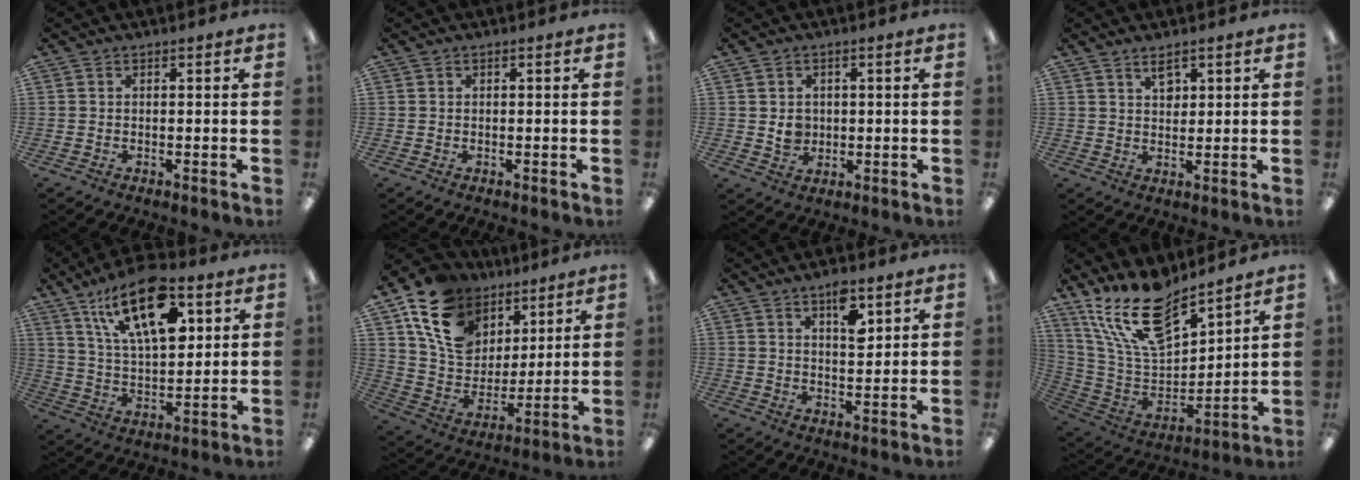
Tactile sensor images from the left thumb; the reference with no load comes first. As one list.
[{"total": 0.0}, {"total": 3.7, "force": [0.5, 3.3, 1.6], "torque": [-0.018, 0.000, 0.008]}, {"total": 3.5, "force": [2.5, 1.8, 1.7], "torque": [-0.013, -0.010, 0.041]}, {"total": 20.1, "force": [10.4, 9.5, 14.4], "torque": [-0.228, -0.038, 0.175]}, {"total": 17.6, "force": [9.8, 12.4, 7.6], "torque": [-0.151, -0.037, 0.192]}, {"total": 7.0, "force": [4.2, 2.9, 4.8], "torque": [-0.056, -0.023, 0.064]}, {"total": 20.5, "force": [15.4, 8.4, 10.7], "torque": [-0.219, -0.093, 0.277]}]